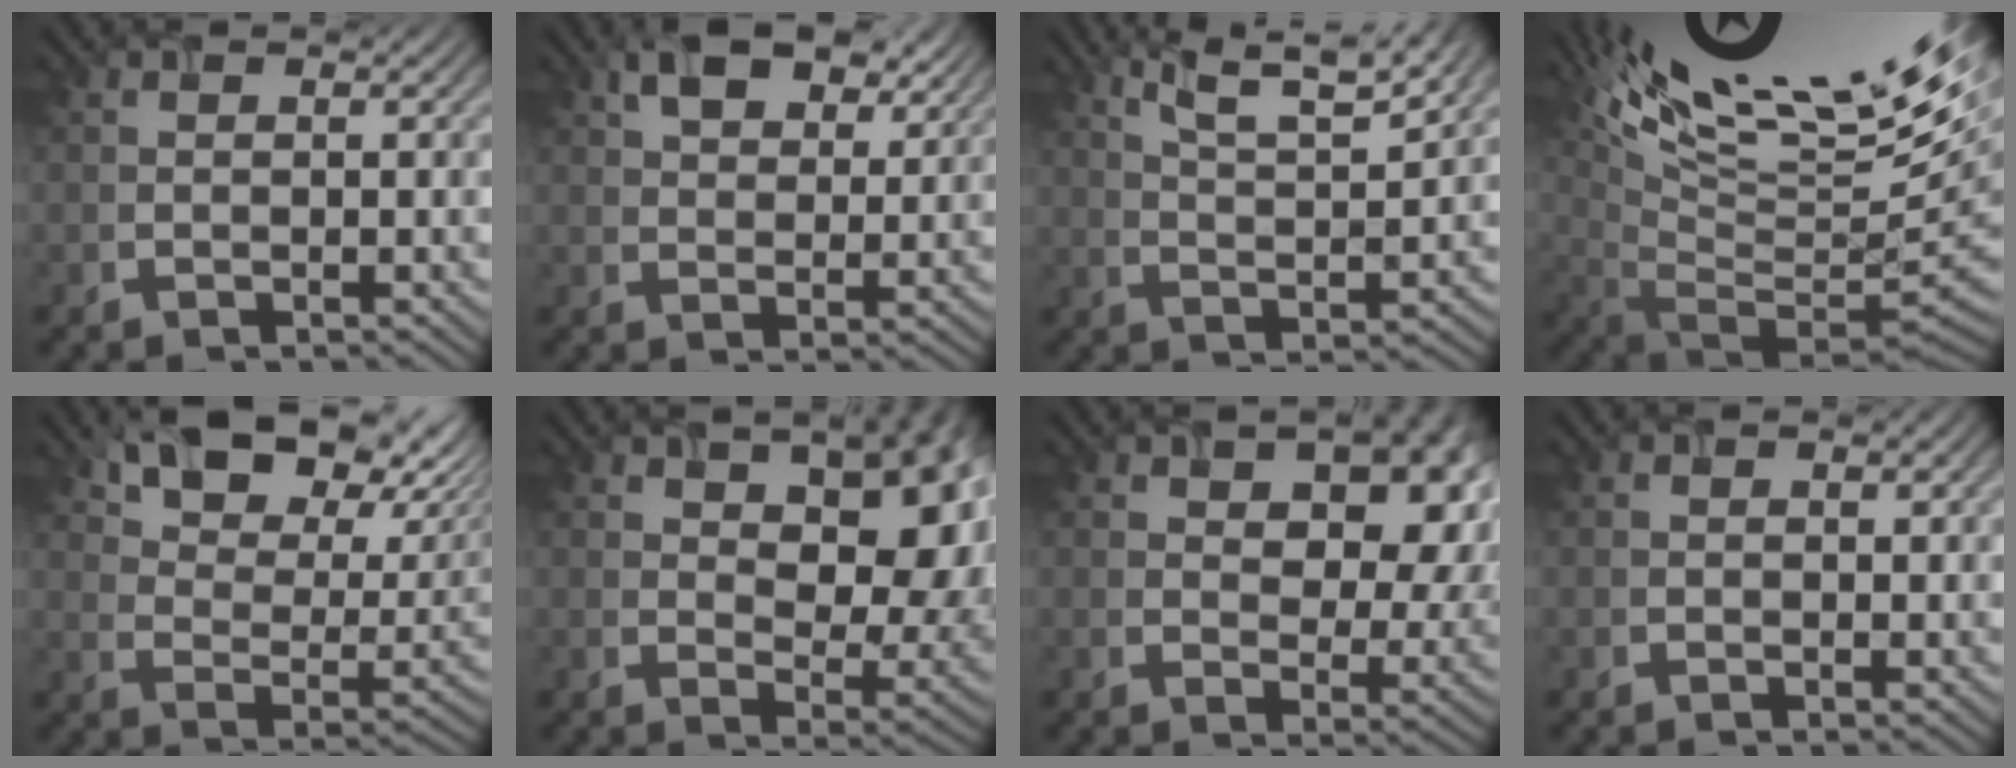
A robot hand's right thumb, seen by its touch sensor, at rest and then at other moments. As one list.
[{"total": 6.9, "force": [4.2, 3.6, 4.2], "torque": [-0.082, 0.004, 0.078]}, {"total": 9.1, "force": [6.9, 1.6, 5.7], "torque": [-0.092, -0.003, 0.110]}, {"total": 17.2, "force": [9.8, 4.8, 13.4], "torque": [-0.217, 0.018, 0.188]}, {"total": 14.5, "force": [9.3, 7.0, 8.8], "torque": [-0.160, 0.010, 0.133]}, {"total": 14.3, "force": [4.7, 8.1, 10.8], "torque": [-0.152, -0.007, 0.091]}, {"total": 12.3, "force": [4.6, 7.2, 8.9], "torque": [-0.138, -0.008, 0.087]}, {"total": 0.8, "force": [0.4, 0.4, 0.6], "torque": [-0.007, -0.001, 0.009]}]